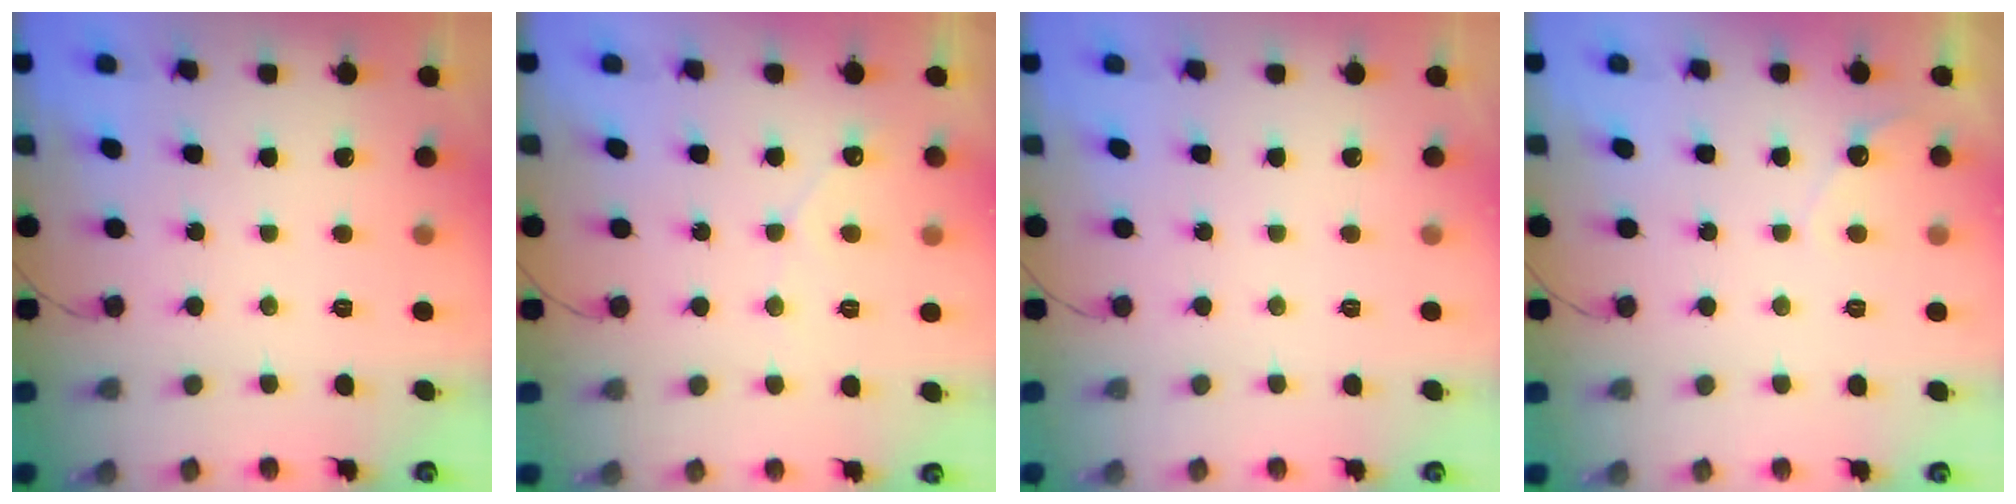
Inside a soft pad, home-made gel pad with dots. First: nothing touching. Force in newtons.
{"total": 3.1, "press": 3.1, "slide": 0.1}
{"total": 0.0}
{"total": 3.6, "press": 3.6, "slide": 0.2}